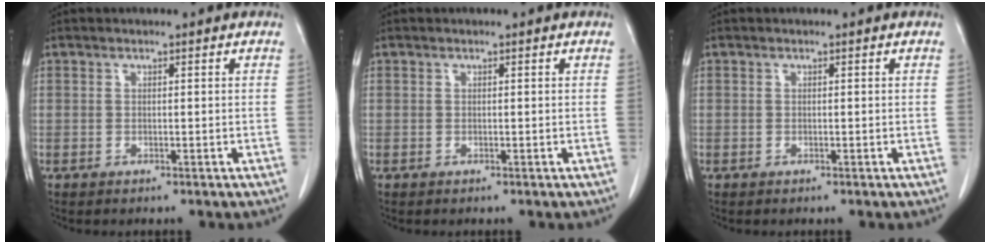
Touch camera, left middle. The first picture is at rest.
{"total": 0.0}
{"total": 0.0}